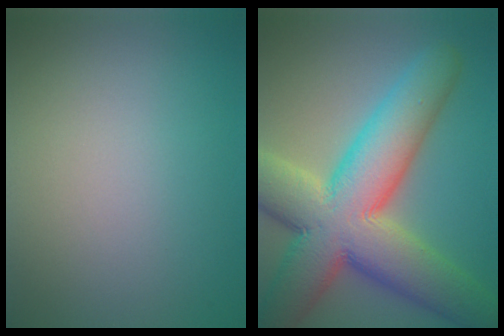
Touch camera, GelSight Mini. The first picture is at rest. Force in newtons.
{"total": 14.2, "press": 14.2, "slide": 1.1}